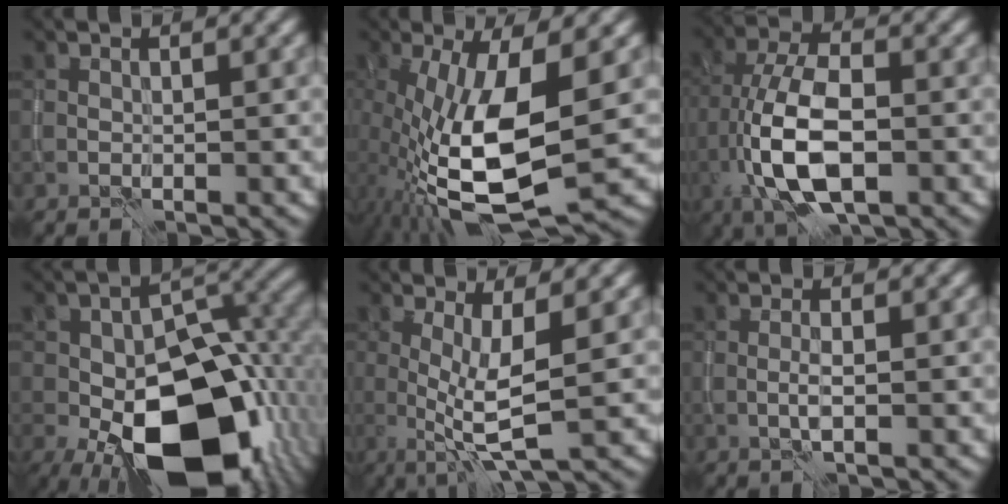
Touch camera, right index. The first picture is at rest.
{"total": 13.3, "force": [-2.2, 5.2, 12.0], "torque": [-0.239, -0.028, -0.036]}
{"total": 9.6, "force": [-2.9, 4.4, 8.0], "torque": [-0.162, 0.001, -0.057]}
{"total": 19.0, "force": [-6.5, 11.4, 13.8], "torque": [-0.208, -0.048, -0.070]}
{"total": 5.1, "force": [-0.4, 1.2, 4.9], "torque": [-0.089, -0.009, -0.007]}
{"total": 1.4, "force": [-0.5, 0.1, 1.3], "torque": [-0.029, 0.000, -0.011]}